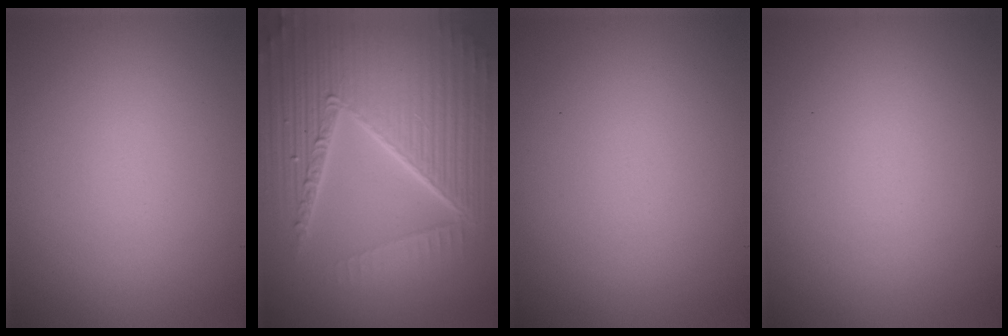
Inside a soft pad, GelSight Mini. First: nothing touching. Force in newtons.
{"total": 10.5, "press": 6.6, "slide": 8.2}
{"total": 0.0}
{"total": 0.0}